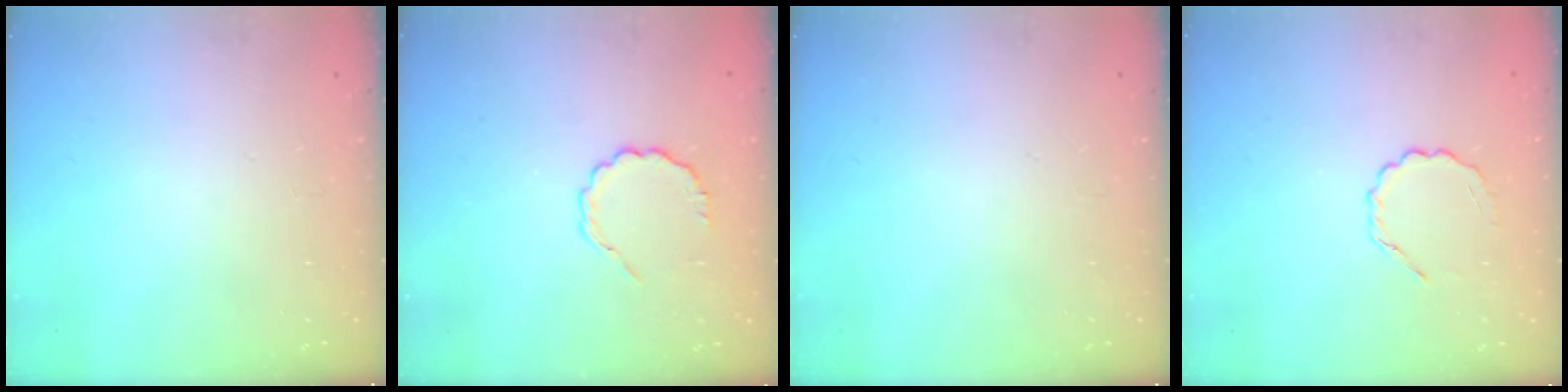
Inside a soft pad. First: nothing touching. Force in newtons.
{"total": 5.1, "press": 4.8, "slide": 1.6}
{"total": 0.0}
{"total": 2.5, "press": 2.3, "slide": 0.9}